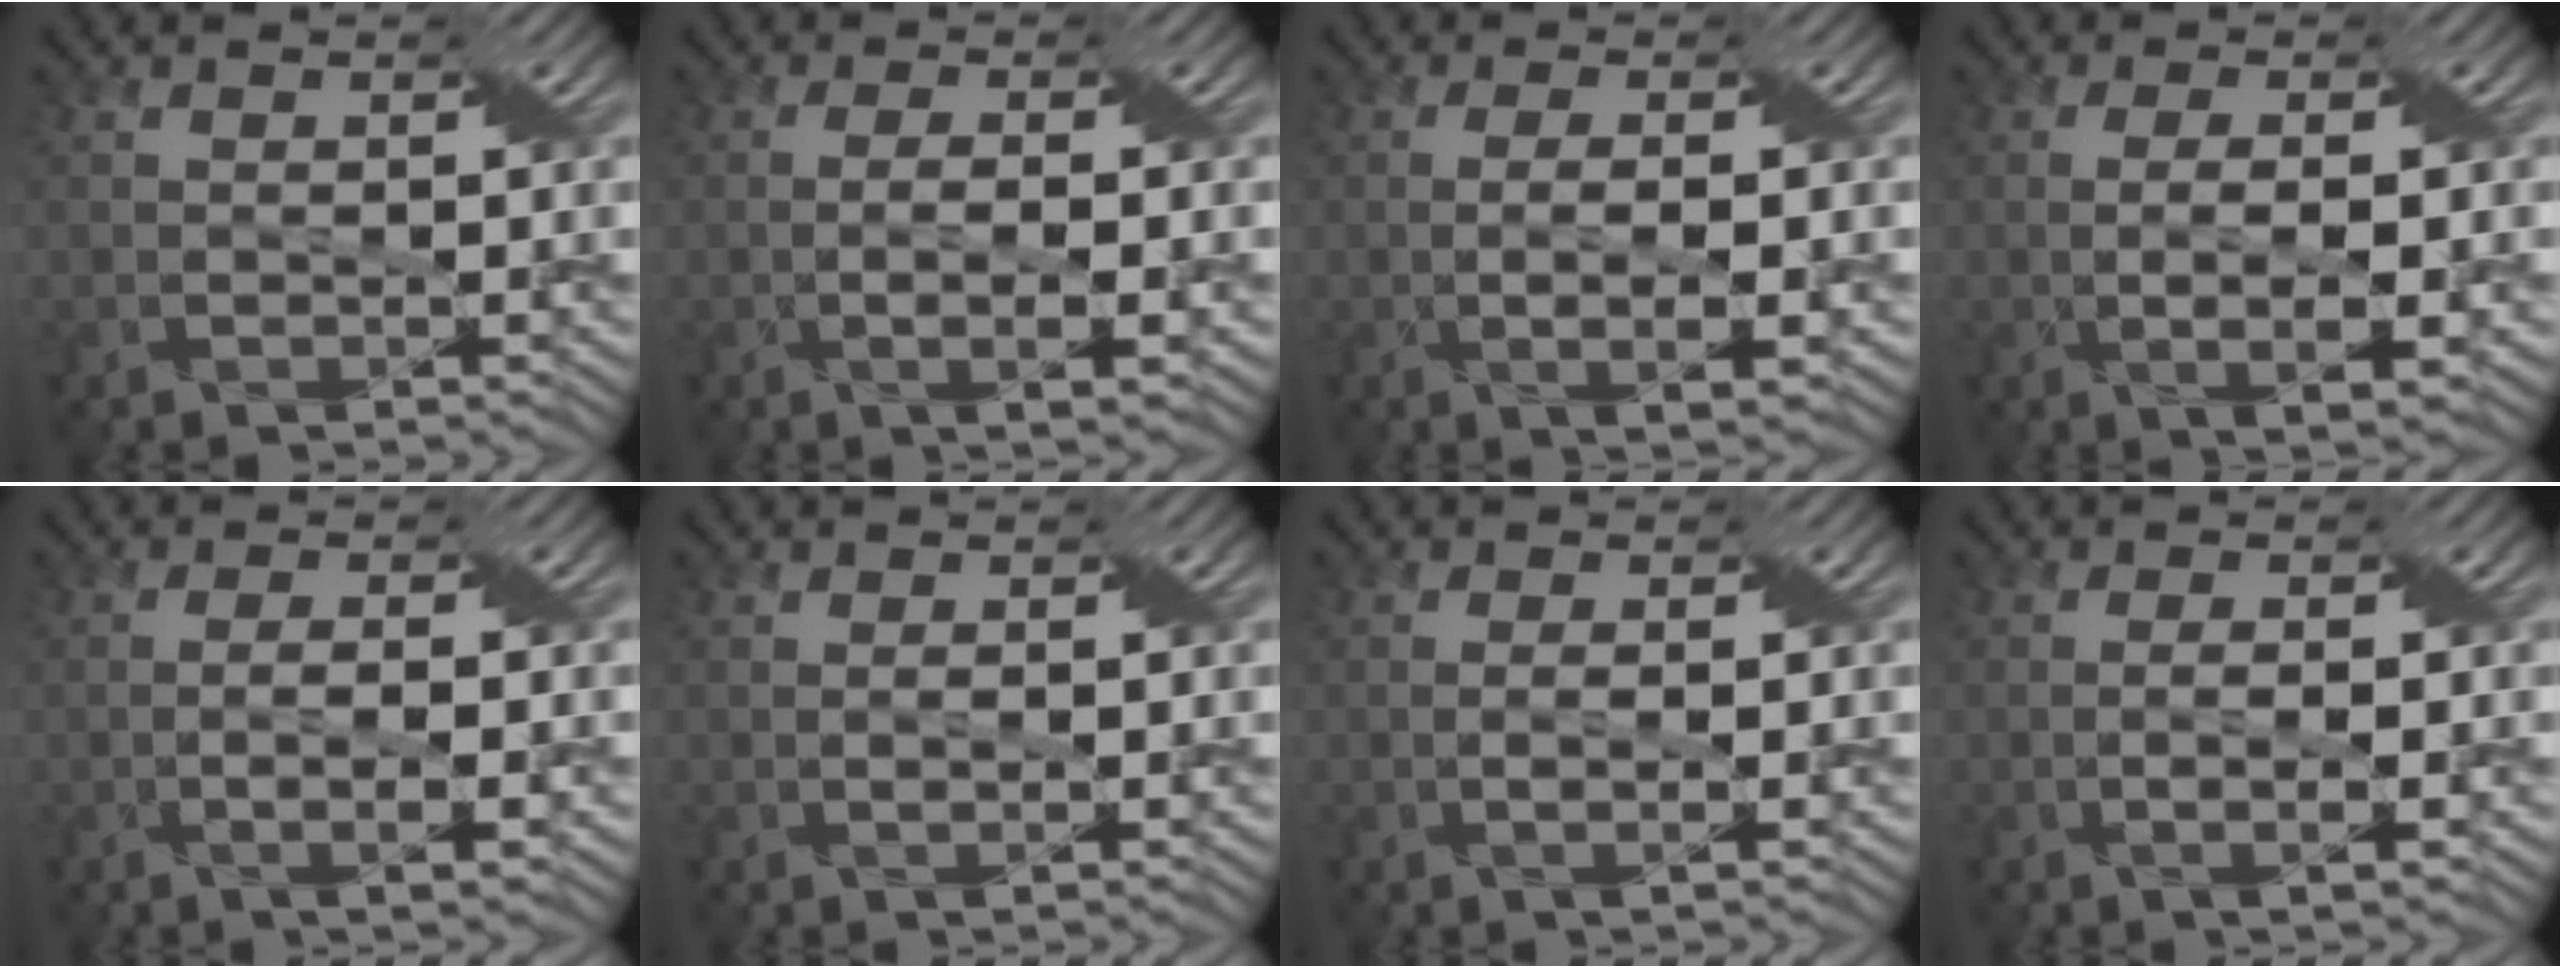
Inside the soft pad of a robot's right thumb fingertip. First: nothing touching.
{"total": 3.5, "force": [-0.7, 0.7, 3.3], "torque": [-0.062, 0.005, -0.014]}
{"total": 3.8, "force": [-0.6, 0.7, 3.7], "torque": [-0.070, 0.003, -0.010]}
{"total": 4.2, "force": [-0.6, 0.9, 4.1], "torque": [-0.080, 0.003, -0.008]}
{"total": 3.1, "force": [-0.7, 0.6, 2.9], "torque": [-0.054, 0.006, -0.016]}
{"total": 0.9, "force": [0.1, 0.1, 0.8], "torque": [-0.017, 0.002, 0.001]}
{"total": 1.5, "force": [-0.2, 0.2, 1.4], "torque": [-0.031, 0.004, -0.005]}
{"total": 2.2, "force": [-0.5, 0.3, 2.1], "torque": [-0.040, 0.004, -0.010]}